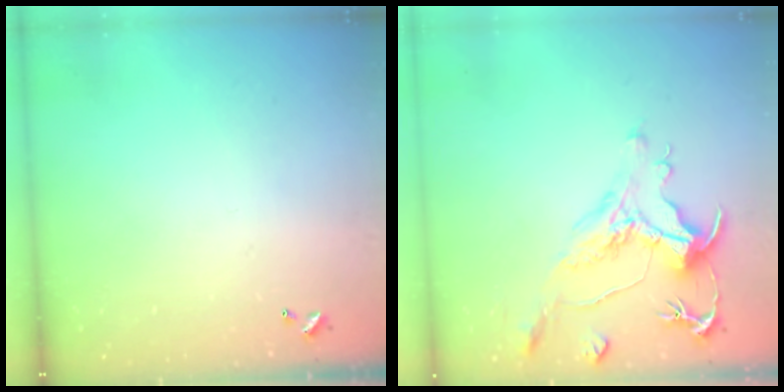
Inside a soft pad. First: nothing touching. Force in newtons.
{"total": 1.4, "press": 0.7, "slide": 1.2}